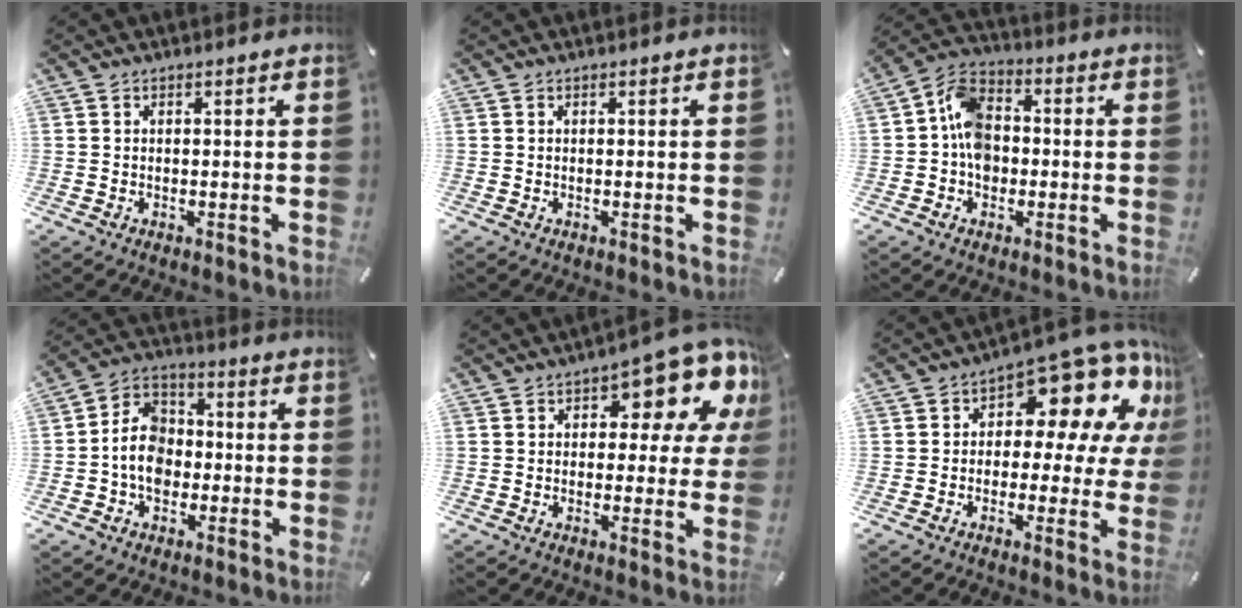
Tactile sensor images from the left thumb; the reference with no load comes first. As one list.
[{"total": 0.0}, {"total": 9.5, "force": [-1.2, 7.6, 5.5], "torque": [-0.114, 0.026, -0.019]}, {"total": 9.4, "force": [-2.3, 7.7, 4.9], "torque": [-0.118, 0.023, -0.044]}, {"total": 12.7, "force": [7.4, 5.5, 8.8], "torque": [-0.098, -0.064, 0.118]}, {"total": 14.0, "force": [8.0, 7.3, 8.9], "torque": [-0.122, -0.070, 0.135]}]